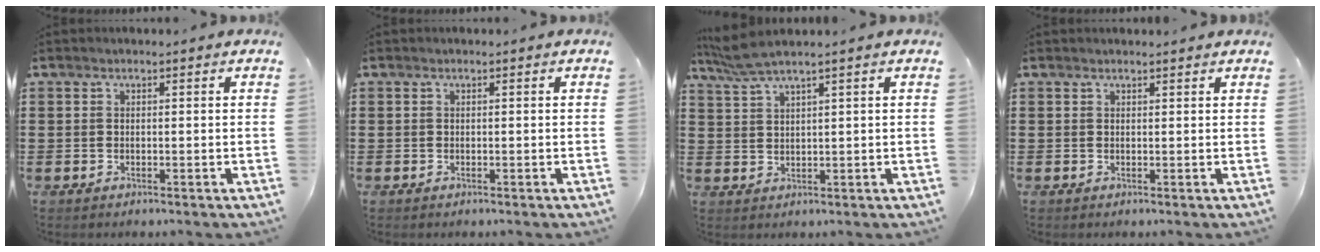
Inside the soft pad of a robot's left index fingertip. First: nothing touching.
{"total": 0.0}
{"total": 3.5, "force": [2.7, 0.0, 2.2], "torque": [-0.052, -0.002, 0.049]}
{"total": 0.8, "force": [0.7, 0.3, -0.2], "torque": [0.002, 0.001, 0.014]}